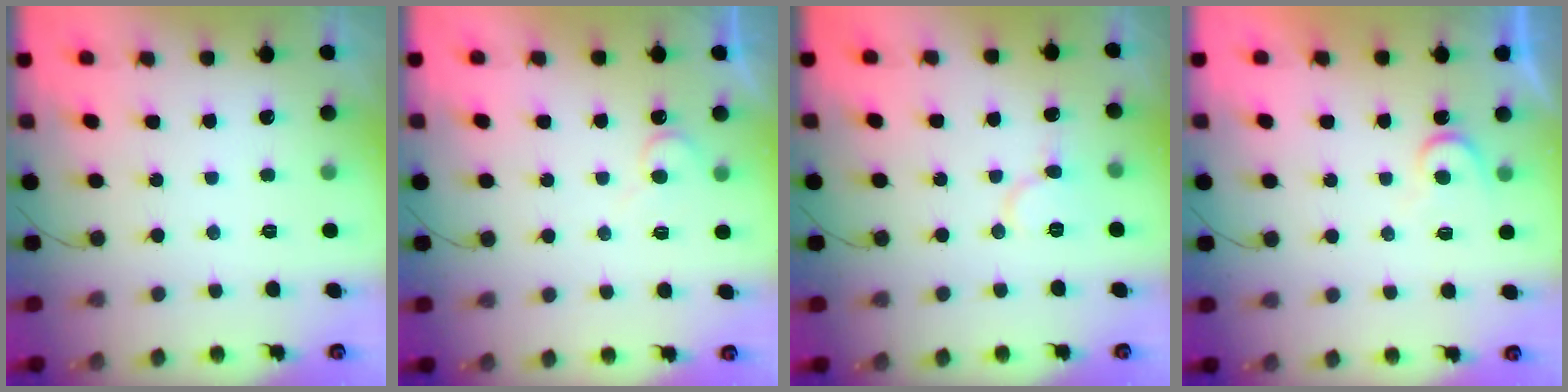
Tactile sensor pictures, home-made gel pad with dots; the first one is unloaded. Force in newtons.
{"total": 5.0, "press": 4.9, "slide": 0.4}
{"total": 7.4, "press": 7.3, "slide": 0.4}
{"total": 6.0, "press": 6.0, "slide": 0.5}